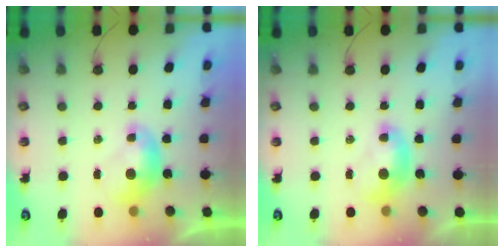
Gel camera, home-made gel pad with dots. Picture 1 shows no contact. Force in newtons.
{"total": 1.3, "press": 1.3, "slide": 0.3}